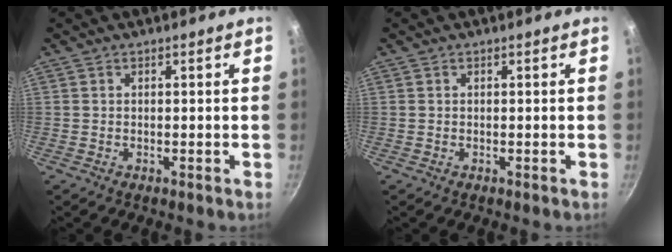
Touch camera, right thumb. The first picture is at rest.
{"total": 0.0}